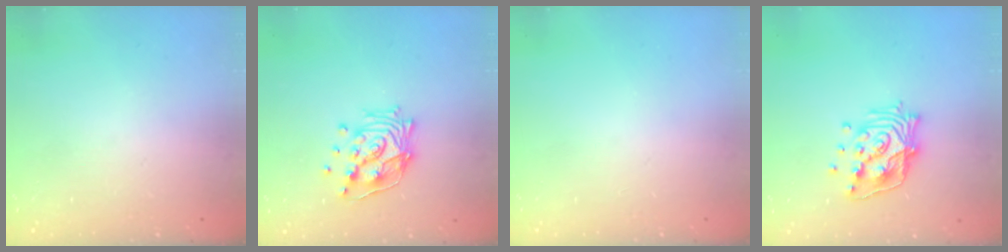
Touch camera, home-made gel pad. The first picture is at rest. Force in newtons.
{"total": 14.4, "press": 14.3, "slide": 1.7}
{"total": 0.0}
{"total": 14.7, "press": 14.6, "slide": 1.3}